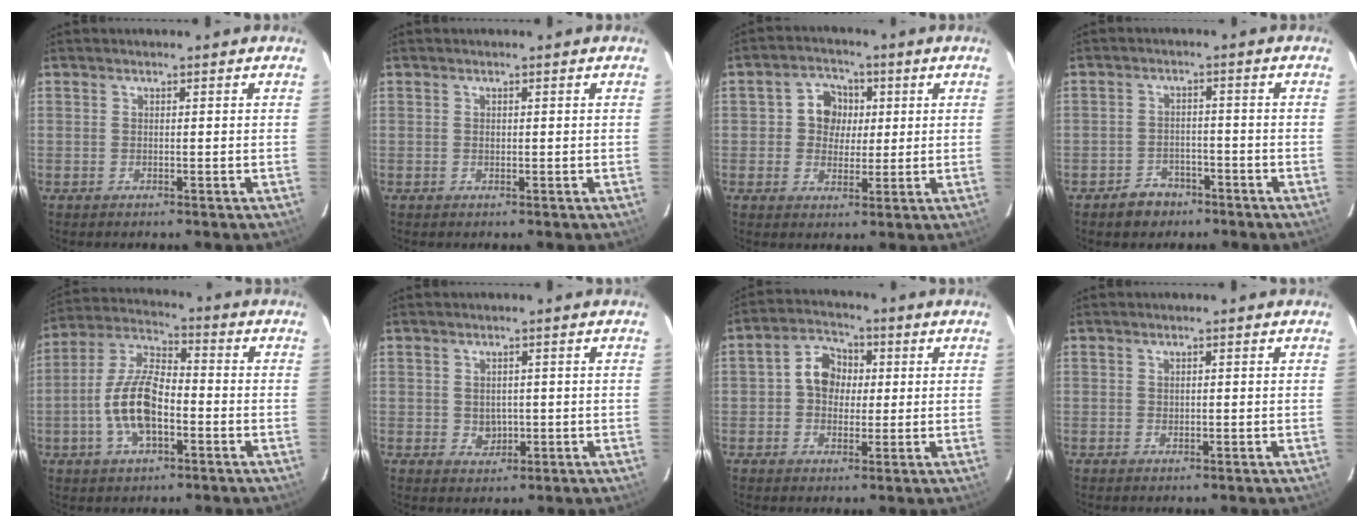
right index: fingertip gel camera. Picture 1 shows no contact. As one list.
[{"total": 0.5, "force": [0.0, 0.5, 0.2], "torque": [-0.001, 0.000, 0.002]}, {"total": 5.8, "force": [0.8, 5.4, 2.0], "torque": [-0.034, 0.018, 0.013]}, {"total": 5.1, "force": [-3.6, 3.4, 0.9], "torque": [-0.031, 0.014, -0.048]}, {"total": 13.5, "force": [-4.0, 5.2, 11.8], "torque": [-0.248, 0.003, -0.078]}, {"total": 3.0, "force": [-0.1, 2.7, 1.4], "torque": [-0.023, 0.002, 0.007]}, {"total": 6.2, "force": [0.5, 5.3, 3.2], "torque": [-0.060, 0.024, 0.007]}, {"total": 0.0}]